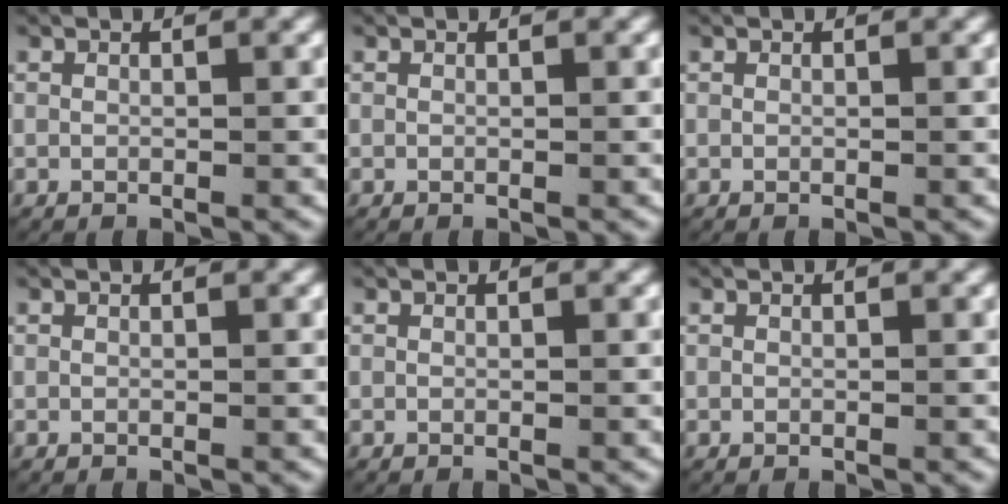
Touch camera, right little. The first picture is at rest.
{"total": 0.0}
{"total": 0.0}
{"total": 0.0}
{"total": 0.0}
{"total": 0.0}